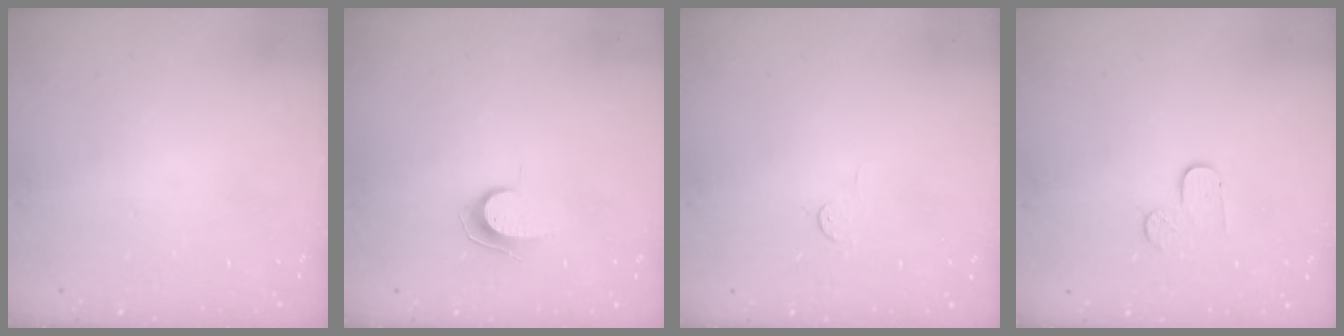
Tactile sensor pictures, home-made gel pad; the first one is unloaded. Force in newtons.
{"total": 6.7, "press": 6.7, "slide": 0.7}
{"total": 2.8, "press": 2.8, "slide": 0.4}
{"total": 3.7, "press": 3.6, "slide": 0.4}